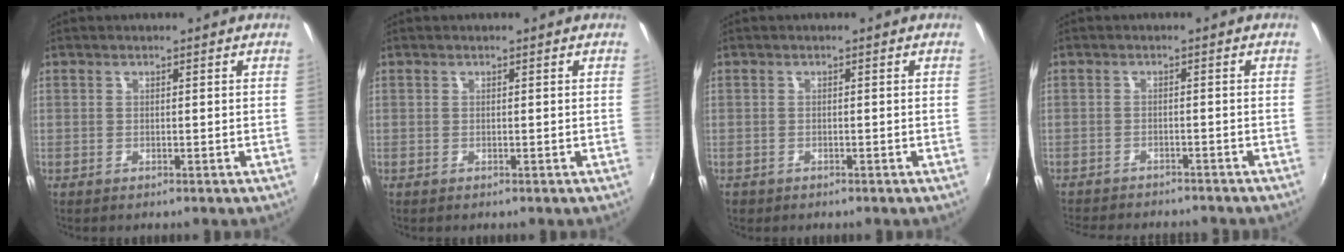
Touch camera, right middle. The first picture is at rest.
{"total": 0.0}
{"total": 0.8, "force": [-0.6, 0.5, 0.2], "torque": [-0.009, -0.001, -0.009]}
{"total": 10.2, "force": [-9.2, 2.3, 3.7], "torque": [-0.090, -0.018, -0.135]}